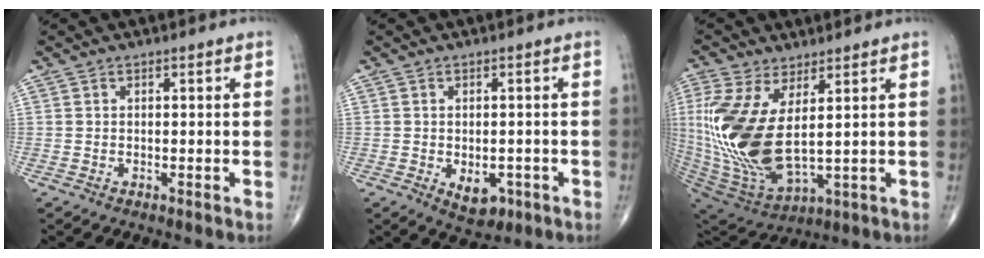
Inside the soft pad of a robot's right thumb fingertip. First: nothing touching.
{"total": 5.2, "force": [-1.7, 3.2, 3.6], "torque": [-0.037, 0.003, -0.013]}
{"total": 20.1, "force": [3.0, 9.2, 17.6], "torque": [-0.401, -0.035, 0.074]}